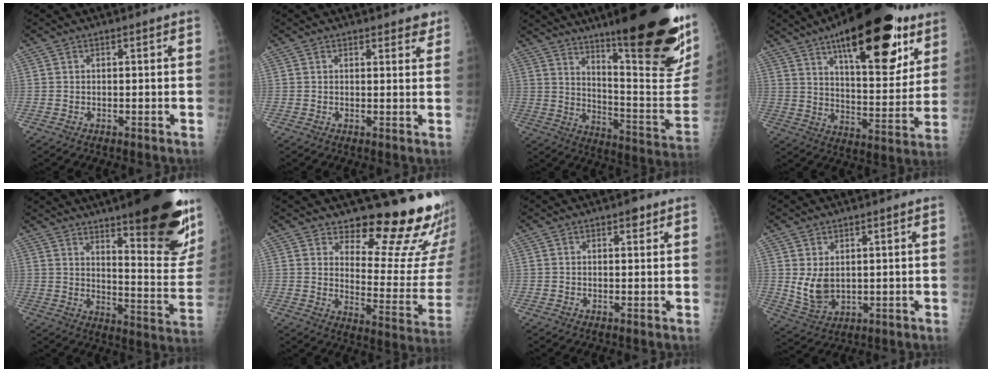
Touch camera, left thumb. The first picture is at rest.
{"total": 2.7, "force": [2.1, 1.1, 1.2], "torque": [0.007, -0.009, 0.022]}
{"total": 31.7, "force": [18.1, 6.7, 25.1], "torque": [-0.273, -0.071, 0.271]}
{"total": 27.1, "force": [15.0, 10.2, 20.1], "torque": [-0.256, -0.042, 0.227]}
{"total": 26.9, "force": [16.9, 5.9, 20.1], "torque": [-0.232, -0.087, 0.232]}
{"total": 17.6, "force": [14.7, 4.5, 8.4], "torque": [-0.061, -0.150, 0.186]}
{"total": 1.9, "force": [1.1, 0.8, 1.2], "torque": [-0.010, -0.003, 0.013]}
{"total": 6.1, "force": [1.1, 4.0, 4.4], "torque": [-0.071, -0.017, 0.036]}